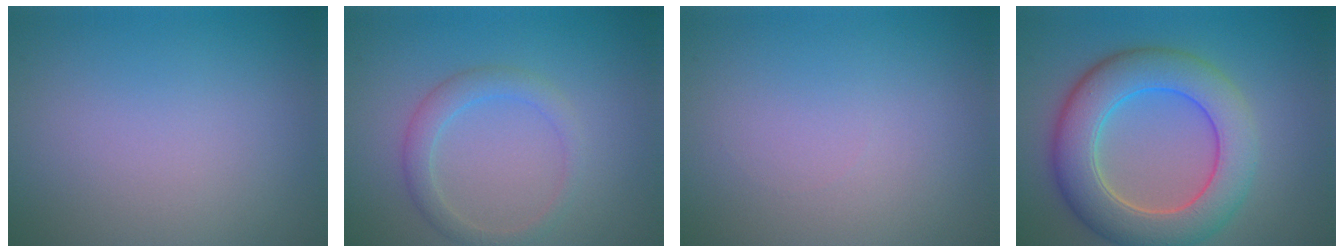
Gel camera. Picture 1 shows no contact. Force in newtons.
{"total": 2.3, "press": 2.3, "slide": 0.1}
{"total": 0.0}
{"total": 7.7, "press": 7.7, "slide": 0.4}